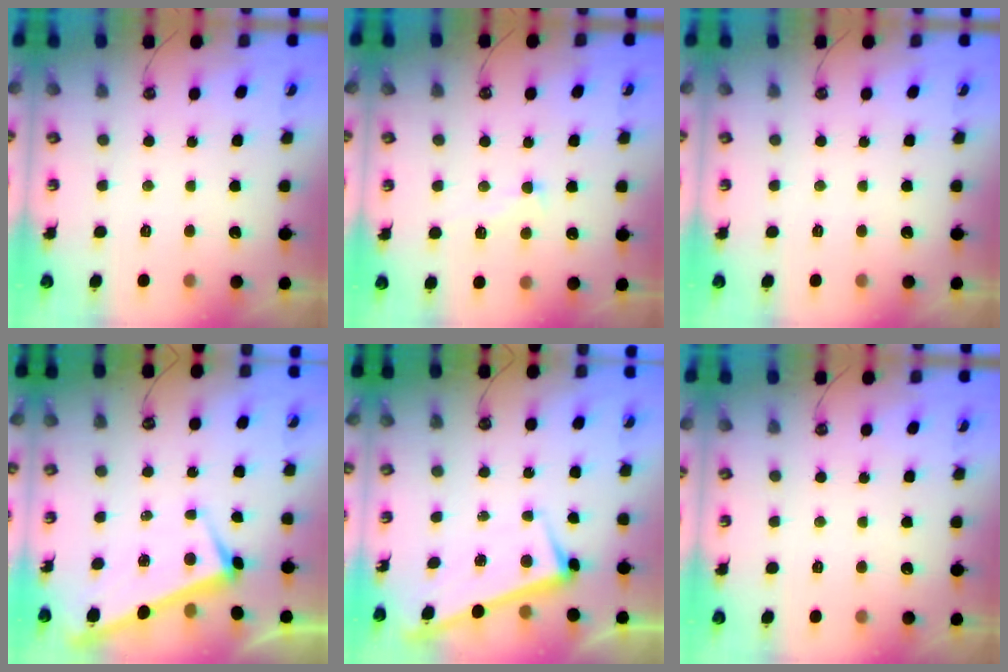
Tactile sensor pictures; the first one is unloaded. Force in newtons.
{"total": 1.8, "press": 1.5, "slide": 0.9}
{"total": 0.0}
{"total": 3.8, "press": 3.8, "slide": 0.2}
{"total": 2.9, "press": 2.9, "slide": 0.3}
{"total": 0.0}